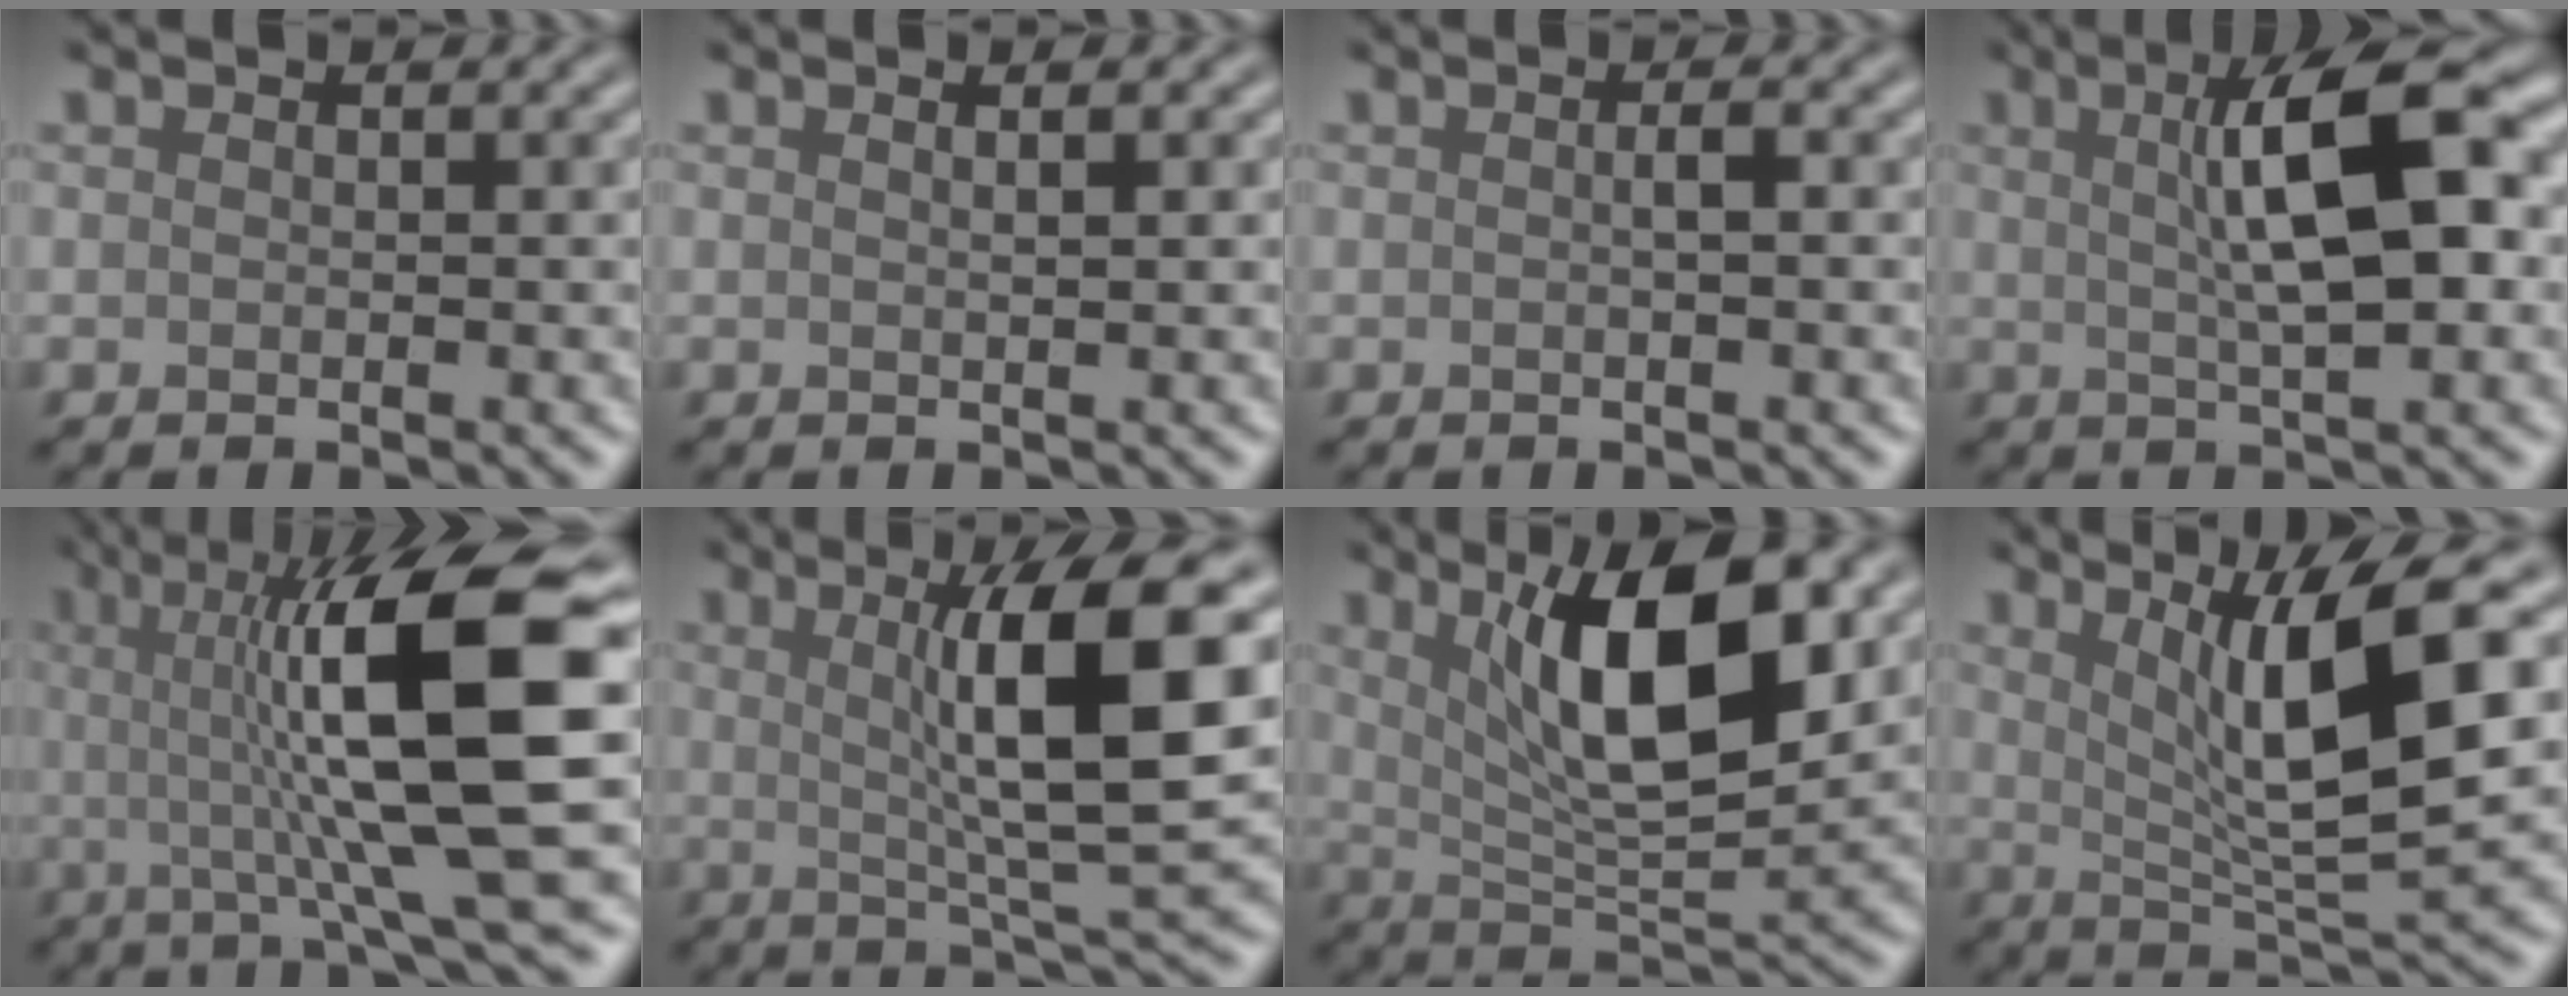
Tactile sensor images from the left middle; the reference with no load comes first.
{"total": 1.0, "force": [0.4, 0.3, 0.8], "torque": [-0.007, 0.004, 0.003]}
{"total": 0.8, "force": [-0.1, 0.0, 0.8], "torque": [-0.017, 0.003, -0.001]}
{"total": 8.1, "force": [1.6, 2.0, 7.7], "torque": [-0.112, 0.015, 0.021]}
{"total": 13.4, "force": [1.4, 2.9, 13.0], "torque": [-0.185, 0.015, 0.020]}
{"total": 9.7, "force": [1.9, 1.7, 9.4], "torque": [-0.128, -0.002, 0.035]}
{"total": 9.8, "force": [3.5, 3.0, 8.6], "torque": [-0.140, -0.007, 0.062]}
{"total": 9.0, "force": [2.4, 1.8, 8.5], "torque": [-0.128, -0.007, 0.046]}